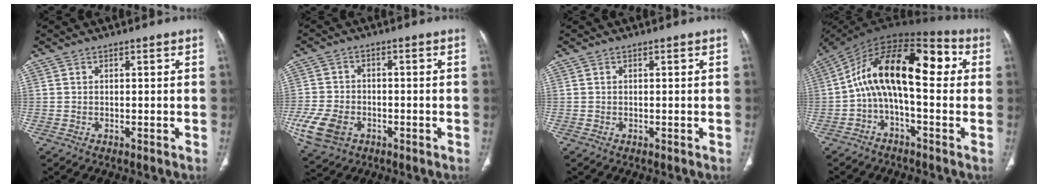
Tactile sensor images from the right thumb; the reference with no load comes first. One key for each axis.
{"total": 9.5, "fx": -3.7, "fy": 6.8, "fz": 5.6, "tx": -0.118, "ty": 0.009, "tz": -0.061}
{"total": 0.0}
{"total": 17.8, "fx": 1.2, "fy": 8.1, "fz": 15.8, "tx": -0.232, "ty": 0.061, "tz": 0.007}